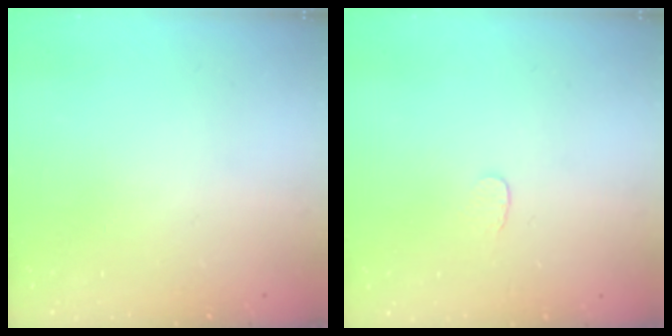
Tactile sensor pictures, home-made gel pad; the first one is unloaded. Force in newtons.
{"total": 3.0, "press": 3.0, "slide": 0.2}